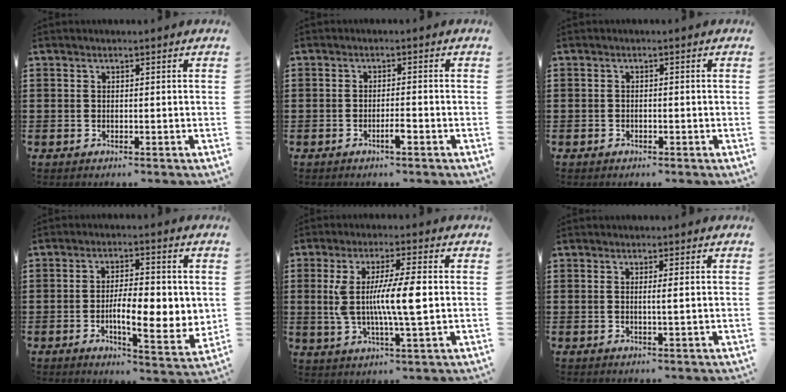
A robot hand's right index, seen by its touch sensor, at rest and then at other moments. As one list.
[{"total": 2.3, "force": [-1.3, 0.2, 1.9], "torque": [-0.033, 0.001, -0.022]}, {"total": 0.7, "force": [-0.6, 0.5, 0.2], "torque": [-0.005, 0.001, -0.013]}, {"total": 8.5, "force": [-0.8, 3.0, 7.9], "torque": [-0.124, -0.002, -0.014]}, {"total": 9.3, "force": [0.1, 1.2, 9.2], "torque": [-0.184, -0.006, -0.008]}, {"total": 1.3, "force": [0.1, -0.1, 1.3], "torque": [-0.026, -0.003, -0.001]}]